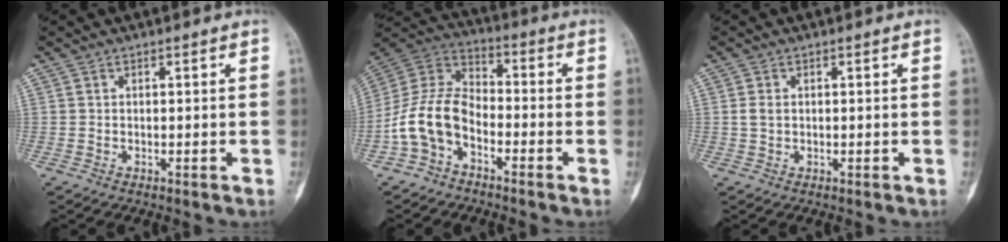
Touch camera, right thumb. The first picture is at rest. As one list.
[{"total": 11.8, "force": [-4.8, 7.6, 7.6], "torque": [-0.147, 0.056, -0.108]}, {"total": 1.7, "force": [0.2, 1.2, 1.2], "torque": [-0.024, 0.002, 0.005]}]